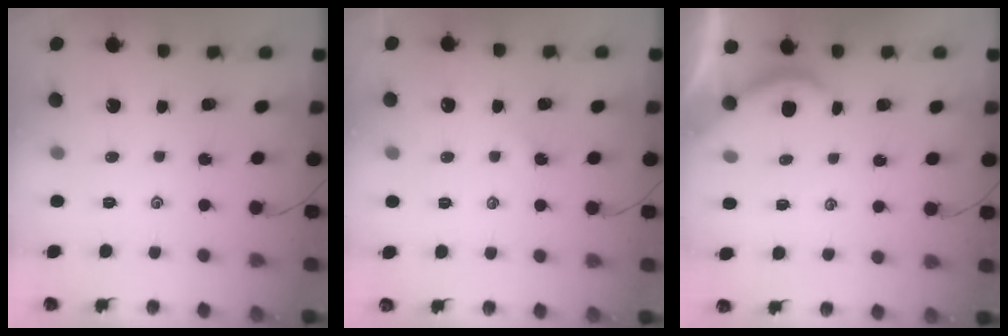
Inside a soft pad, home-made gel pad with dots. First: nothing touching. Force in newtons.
{"total": 2.8, "press": 2.8, "slide": 0.5}
{"total": 2.0, "press": 2.0, "slide": 0.1}